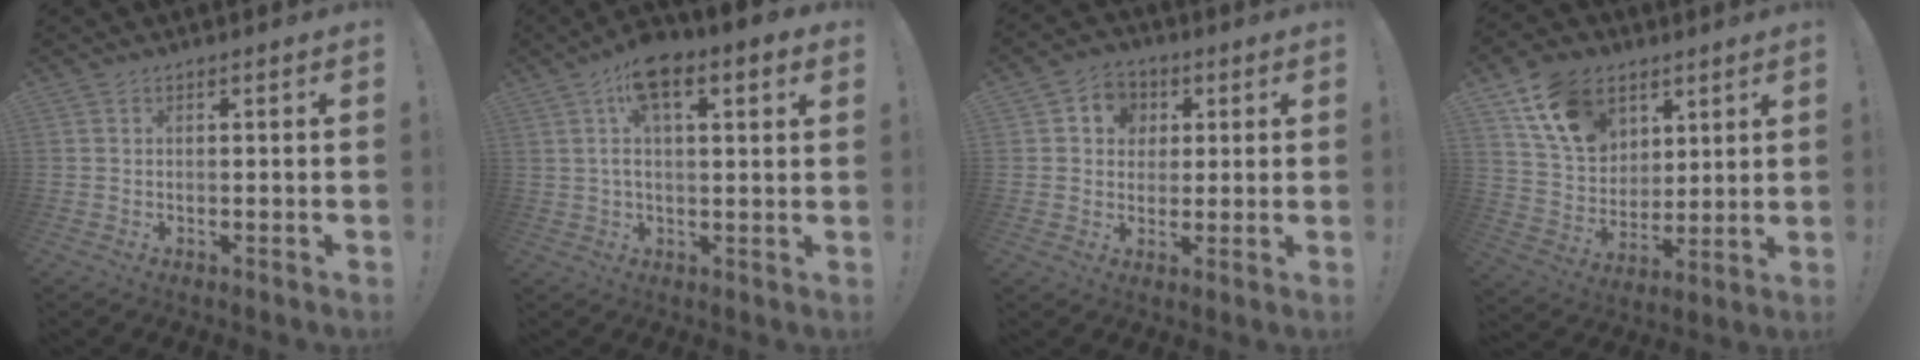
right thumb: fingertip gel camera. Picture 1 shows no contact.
{"total": 9.9, "force": [4.7, 3.6, 8.0], "torque": [-0.128, -0.011, 0.078]}
{"total": 7.4, "force": [1.4, 6.9, 2.4], "torque": [-0.033, 0.001, 0.031]}
{"total": 15.8, "force": [8.4, 11.4, 7.0], "torque": [-0.125, -0.035, 0.165]}